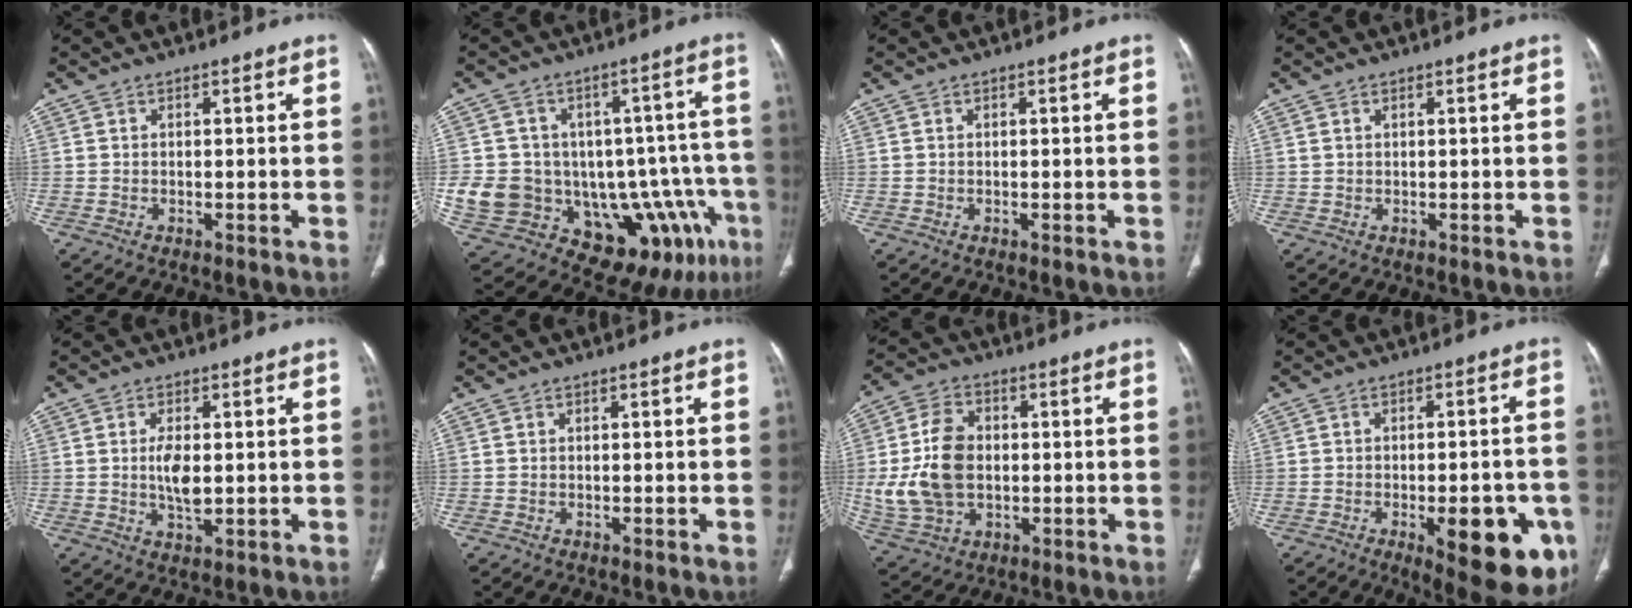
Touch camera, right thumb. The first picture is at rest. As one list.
[{"total": 22.6, "force": [-6.3, 15.2, 15.5], "torque": [-0.237, 0.044, -0.059]}, {"total": 0.0}, {"total": 0.5, "force": [0.3, 0.2, 0.3], "torque": [-0.010, 0.008, 0.010]}, {"total": 5.2, "force": [0.2, 2.5, 4.6], "torque": [-0.088, -0.008, 0.007]}, {"total": 0.0}, {"total": 14.5, "force": [-0.2, 10.3, 10.2], "torque": [-0.192, 0.008, 0.008]}, {"total": 16.7, "force": [-6.1, 6.3, 14.2], "torque": [-0.130, 0.012, -0.063]}]